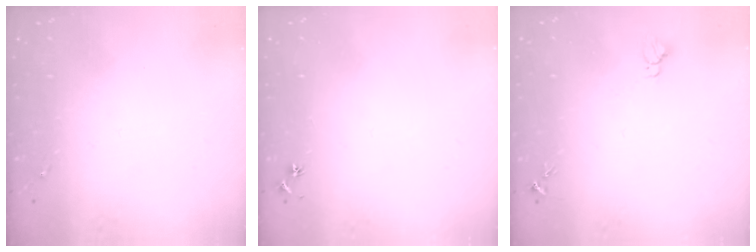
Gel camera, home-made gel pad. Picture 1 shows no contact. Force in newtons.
{"total": 3.1, "press": 3.0, "slide": 0.4}
{"total": 3.2, "press": 3.2, "slide": 0.2}